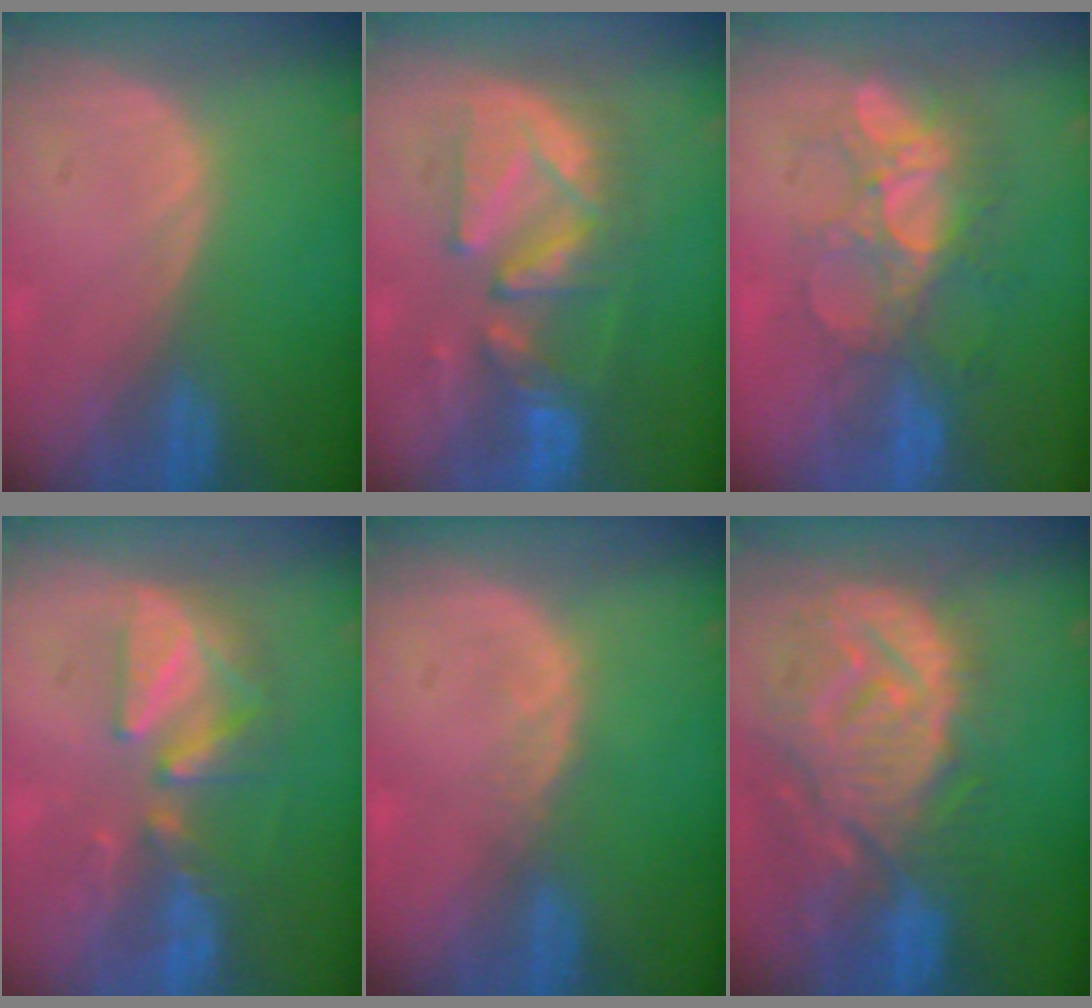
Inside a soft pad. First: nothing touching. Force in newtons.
{"total": 9.4, "press": 9.3, "slide": 0.9}
{"total": 8.3, "press": 8.0, "slide": 2.5}
{"total": 7.6, "press": 7.5, "slide": 1.5}
{"total": 1.1, "press": 1.1, "slide": 0.2}
{"total": 13.8, "press": 12.0, "slide": 6.9}